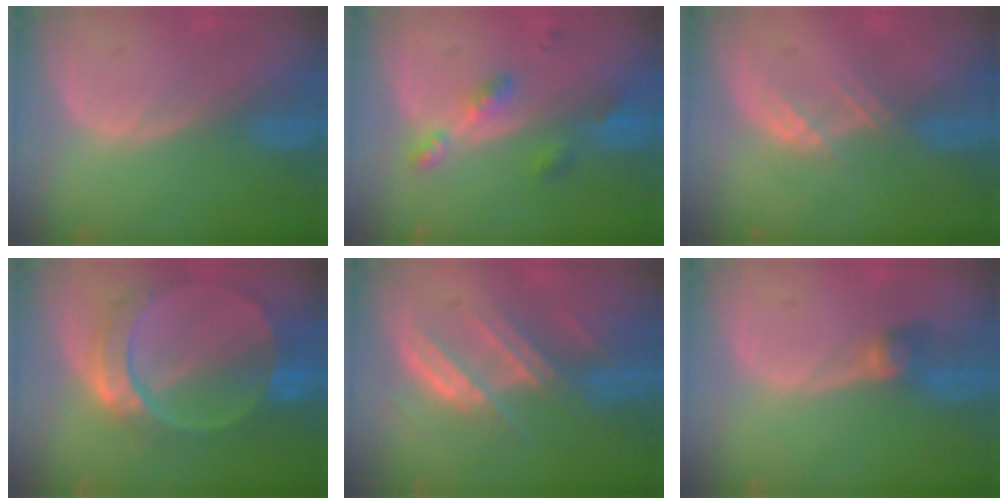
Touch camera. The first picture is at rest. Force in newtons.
{"total": 4.6, "press": 4.5, "slide": 0.9}
{"total": 2.3, "press": 2.3, "slide": 0.2}
{"total": 9.6, "press": 8.3, "slide": 4.8}
{"total": 7.2, "press": 7.0, "slide": 1.6}
{"total": 2.7, "press": 2.6, "slide": 0.5}